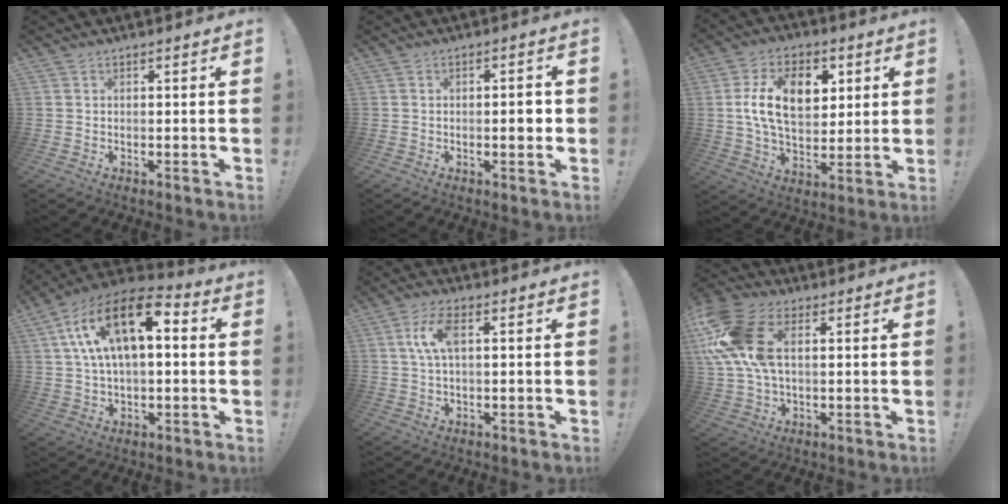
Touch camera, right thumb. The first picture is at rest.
{"total": 3.3, "force": [-0.6, 1.1, 3.1], "torque": [-0.036, 0.000, -0.014]}
{"total": 17.3, "force": [4.6, 11.6, 12.0], "torque": [-0.177, -0.005, 0.082]}
{"total": 17.7, "force": [5.4, 9.1, 14.1], "torque": [-0.255, -0.007, 0.091]}
{"total": 8.0, "force": [1.7, 3.3, 7.0], "torque": [-0.138, 0.002, 0.028]}
{"total": 17.0, "force": [4.0, 10.4, 12.8], "torque": [-0.271, -0.003, 0.074]}